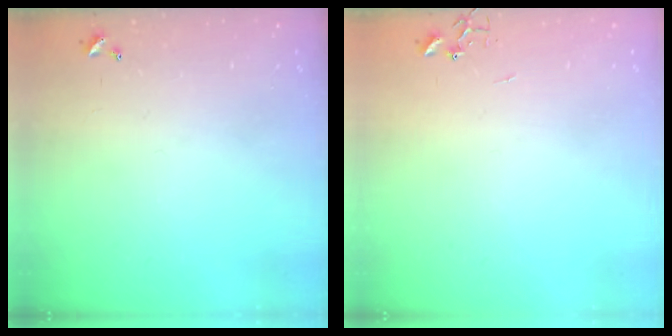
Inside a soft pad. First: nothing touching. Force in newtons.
{"total": 0.0}